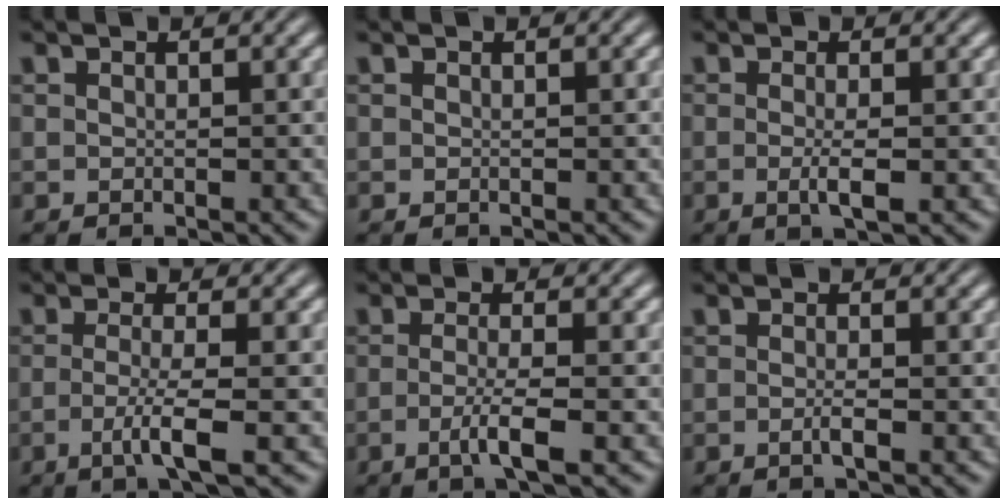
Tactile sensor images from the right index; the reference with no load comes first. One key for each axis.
{"total": 0.0}
{"total": 2.0, "fx": -0.7, "fy": -0.2, "fz": 1.8, "tx": -0.036, "ty": -0.011, "tz": -0.008}
{"total": 3.4, "fx": -1.1, "fy": -0.5, "fz": 3.1, "tx": -0.058, "ty": -0.016, "tz": -0.011}
{"total": 3.0, "fx": -1.1, "fy": -0.5, "fz": 2.7, "tx": -0.049, "ty": -0.013, "tz": -0.015}
{"total": 1.2, "fx": -0.8, "fy": -0.1, "fz": 0.9, "tx": -0.017, "ty": -0.003, "tz": -0.014}